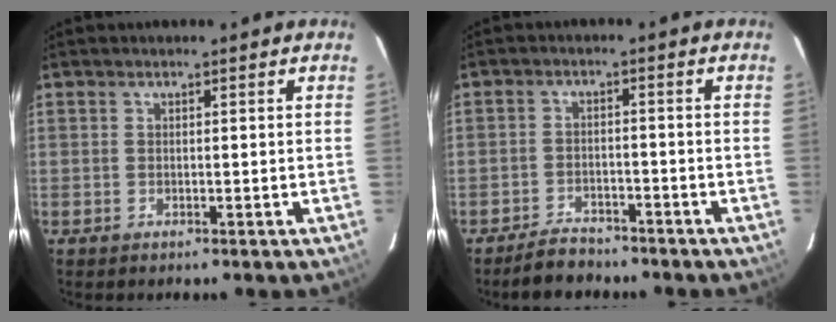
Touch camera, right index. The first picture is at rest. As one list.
[{"total": 5.3, "force": [-4.6, 2.4, 1.3], "torque": [-0.044, 0.008, -0.072]}]